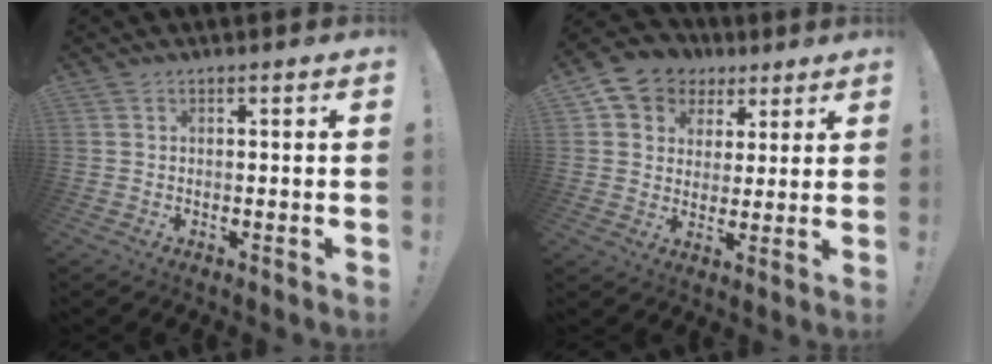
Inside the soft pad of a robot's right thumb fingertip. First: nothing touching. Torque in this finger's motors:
{"motor_torque": [0.83, 0.85, 0.04, 0.03, 0.02]}